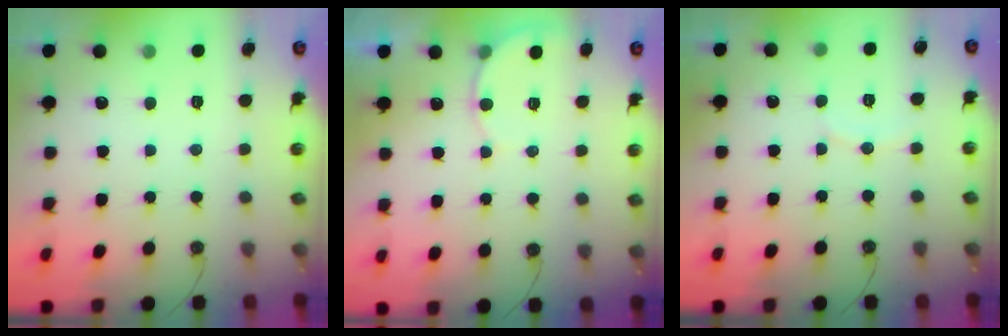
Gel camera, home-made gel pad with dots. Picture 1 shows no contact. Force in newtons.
{"total": 5.2, "press": 5.2, "slide": 0.4}
{"total": 5.9, "press": 5.9, "slide": 0.6}